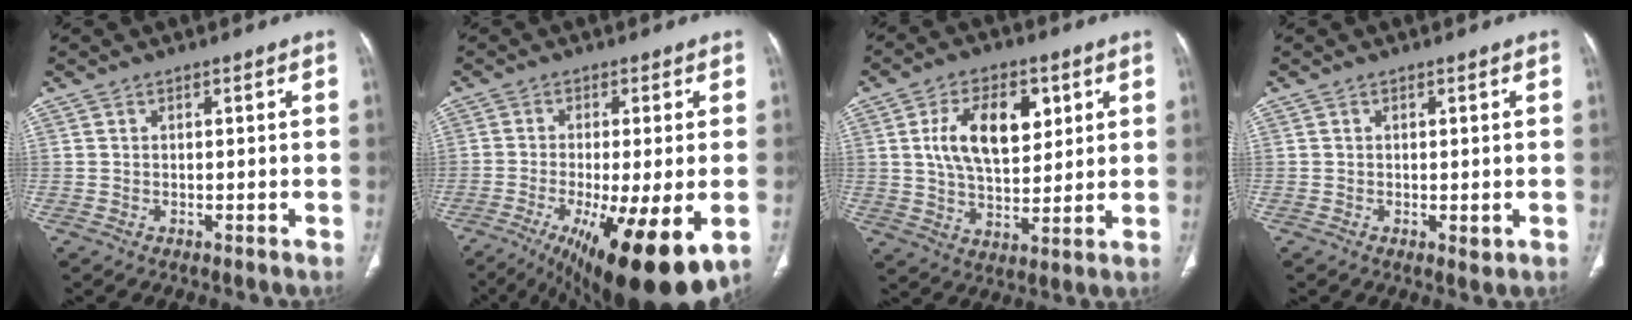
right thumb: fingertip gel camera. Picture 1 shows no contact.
{"total": 18.2, "force": [-6.8, 4.5, 16.3], "torque": [-0.235, -0.029, -0.095]}
{"total": 13.7, "force": [4.1, 7.7, 10.6], "torque": [-0.155, -0.012, 0.076]}
{"total": 1.1, "force": [-0.1, 0.5, 0.9], "torque": [-0.012, -0.005, -0.001]}